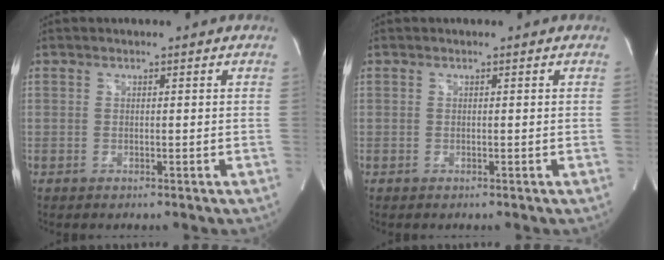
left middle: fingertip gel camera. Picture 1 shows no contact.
{"total": 0.0}